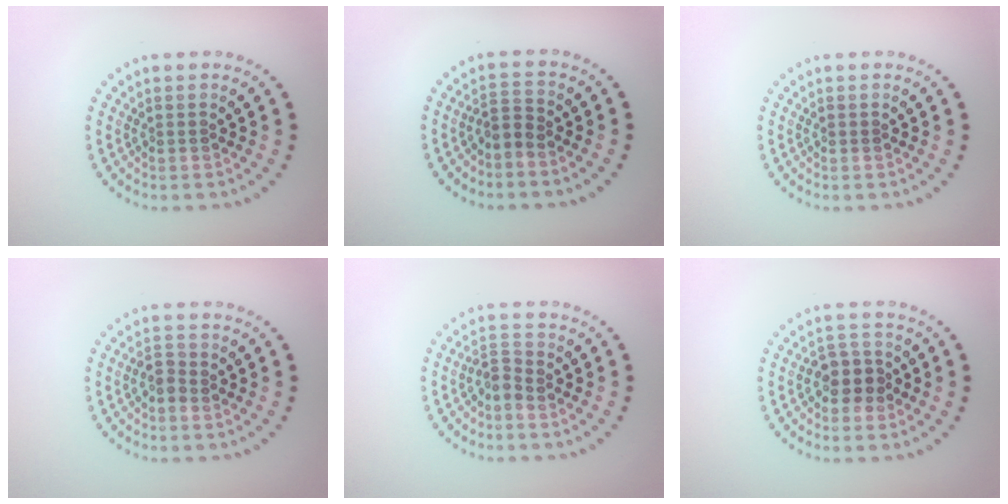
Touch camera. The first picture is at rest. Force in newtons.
{"total": 1.8, "press": 1.3, "slide": 1.3}
{"total": 0.5, "press": 0.4, "slide": 0.3}
{"total": 1.5, "press": 1.4, "slide": 0.3}
{"total": 1.5, "press": 1.2, "slide": 0.9}
{"total": 2.5, "press": 2.3, "slide": 1.0}